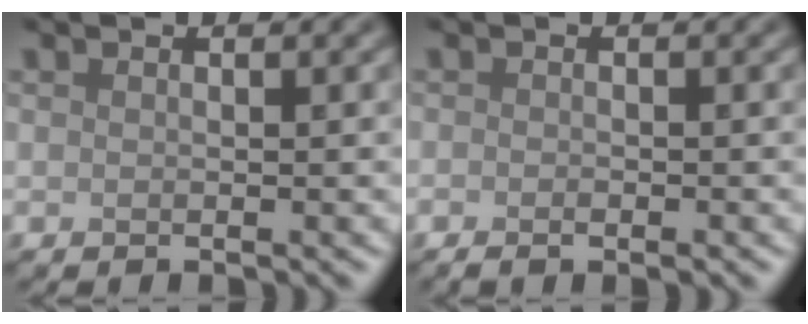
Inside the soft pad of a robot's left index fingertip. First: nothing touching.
{"total": 1.5, "force": [-0.8, 0.6, 1.1], "torque": [-0.017, -0.003, -0.013]}